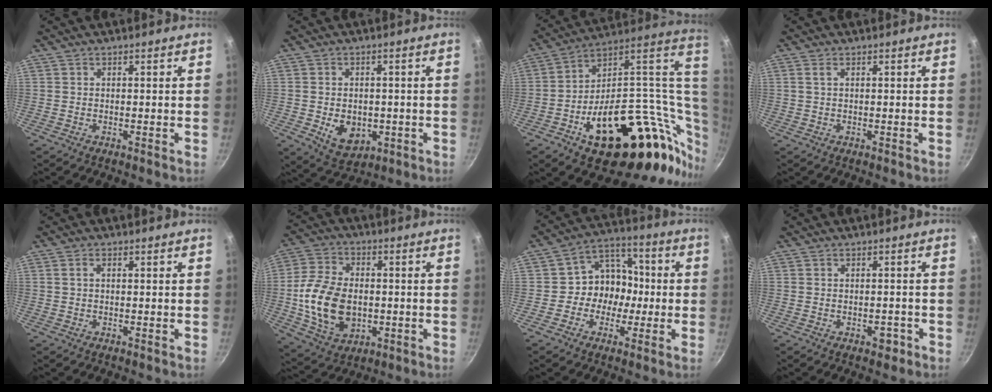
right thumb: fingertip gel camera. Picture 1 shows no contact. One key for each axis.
{"total": 8.0, "fx": -1.7, "fy": 5.9, "fz": 5.2, "tx": -0.056, "ty": -0.003, "tz": -0.010}
{"total": 33.8, "fx": 4.5, "fy": 18.6, "fz": 27.9, "tx": -0.371, "ty": -0.002, "tz": 0.093}
{"total": 1.1, "fx": 0.4, "fy": 0.4, "fz": 0.9, "tx": -0.018, "ty": 0.002, "tz": 0.007}
{"total": 1.3, "fx": 0.3, "fy": 0.7, "fz": 1.0, "tx": -0.018, "ty": 0.005, "tz": 0.004}
{"total": 16.0, "fx": -1.6, "fy": 10.9, "fz": 11.6, "tx": -0.209, "ty": 0.008, "tz": -0.021}
{"total": 10.4, "fx": -1.4, "fy": 8.9, "fz": 5.2, "tx": -0.029, "ty": 0.037, "tz": -0.039}
{"total": 2.4, "fx": -1.2, "fy": 1.4, "fz": 1.6, "tx": -0.011, "ty": 0.013, "tz": -0.011}